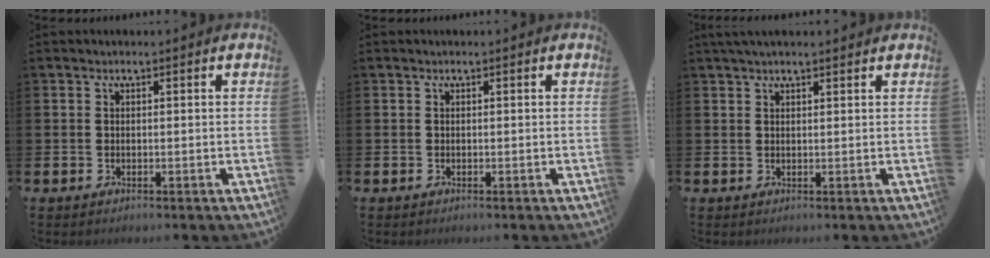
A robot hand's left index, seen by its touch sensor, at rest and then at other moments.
{"total": 0.0}
{"total": 1.8, "force": [1.5, 0.2, 0.9], "torque": [-0.007, 0.000, 0.025]}